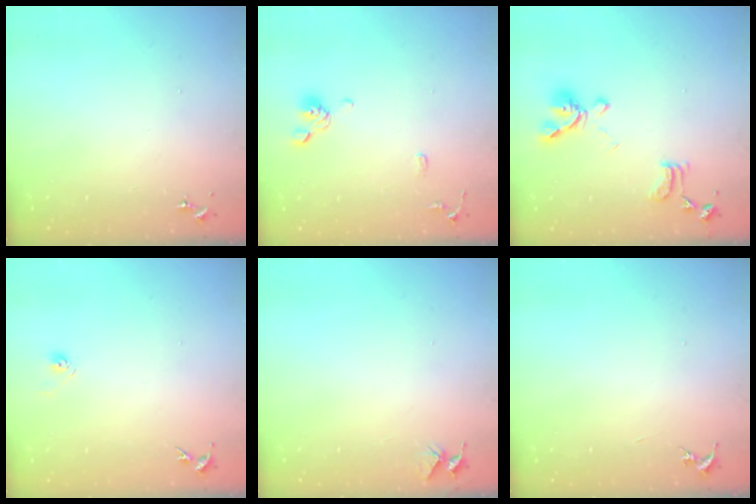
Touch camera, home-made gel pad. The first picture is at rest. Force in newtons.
{"total": 8.8, "press": 8.6, "slide": 2.0}
{"total": 15.5, "press": 15.4, "slide": 1.6}
{"total": 2.9, "press": 2.6, "slide": 1.4}
{"total": 4.0, "press": 4.0, "slide": 0.3}
{"total": 0.0}